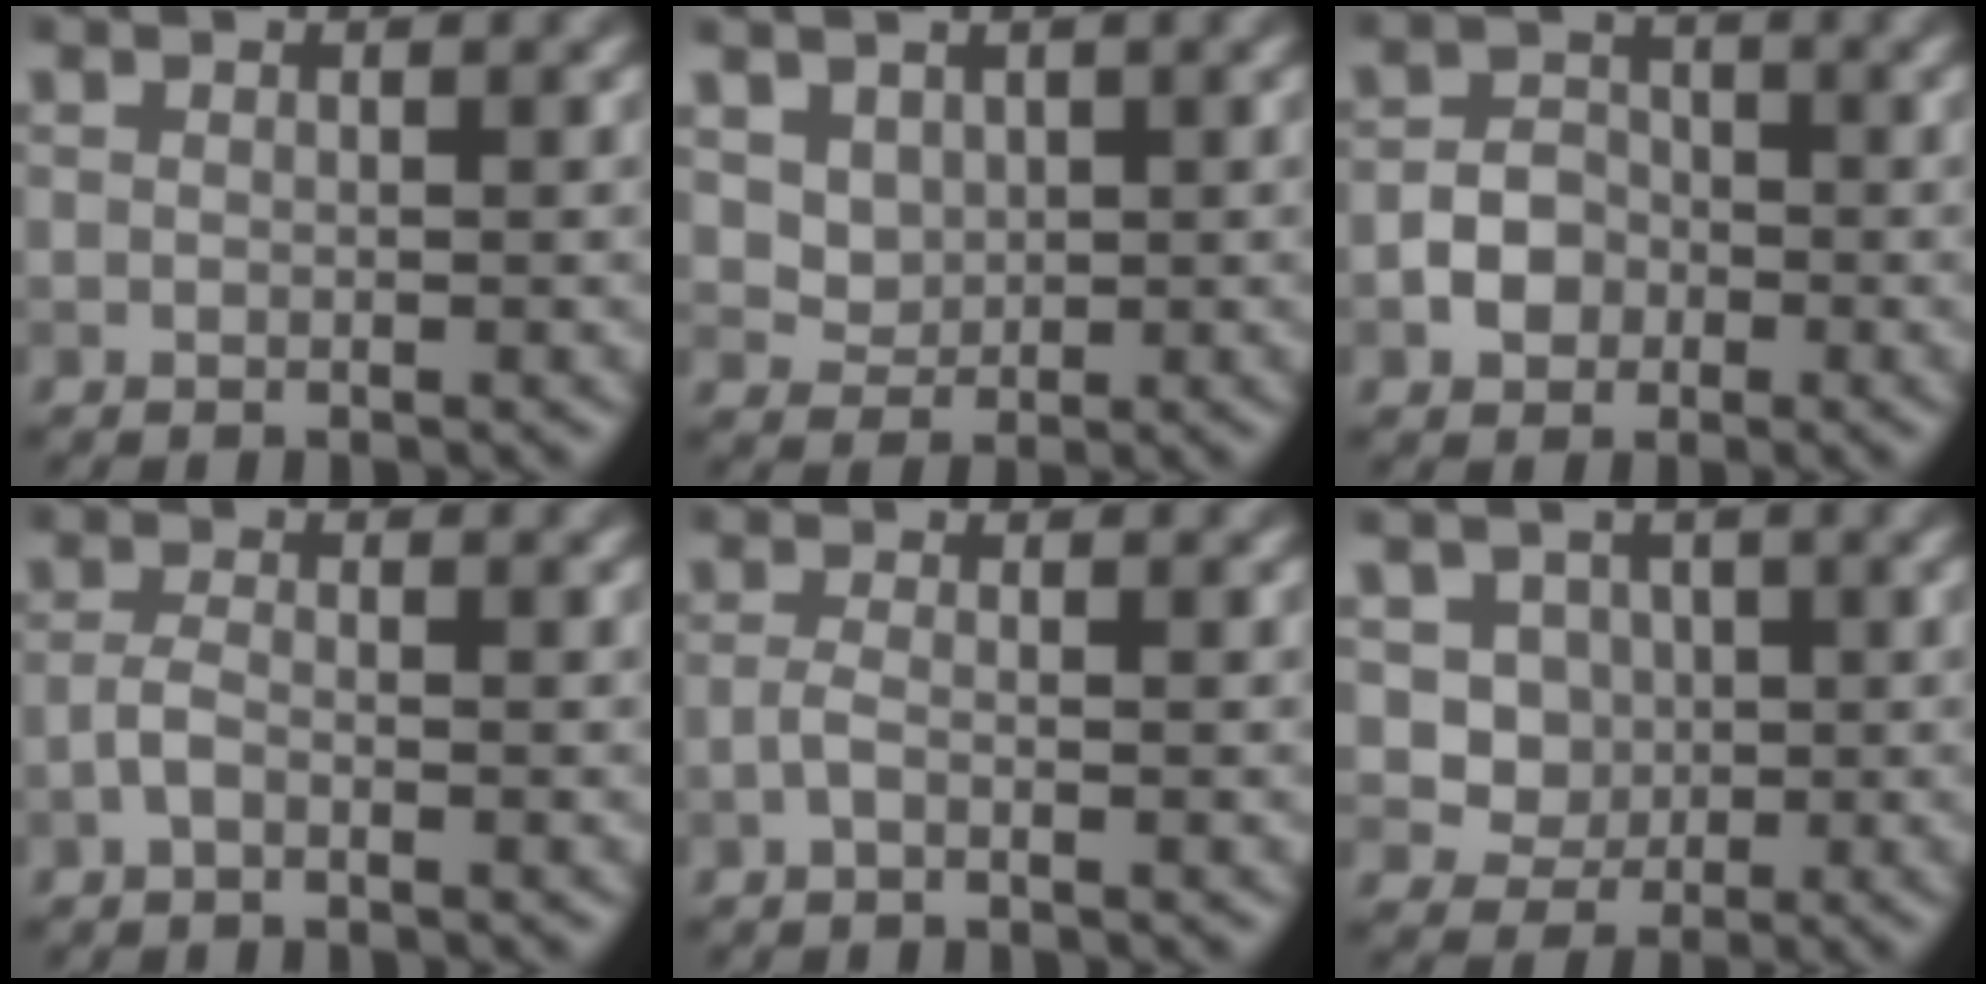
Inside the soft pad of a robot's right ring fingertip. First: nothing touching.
{"total": 2.9, "force": [1.4, 2.2, 1.4], "torque": [-0.043, -0.004, 0.051]}
{"total": 2.9, "force": [-1.1, 2.3, 1.3], "torque": [-0.017, 0.005, -0.023]}
{"total": 1.5, "force": [-0.9, 0.5, 1.1], "torque": [-0.025, 0.003, -0.023]}
{"total": 1.2, "force": [-0.7, 0.3, 0.9], "torque": [-0.021, 0.002, -0.016]}
{"total": 3.6, "force": [0.8, 3.2, 1.4], "torque": [-0.024, -0.008, 0.021]}